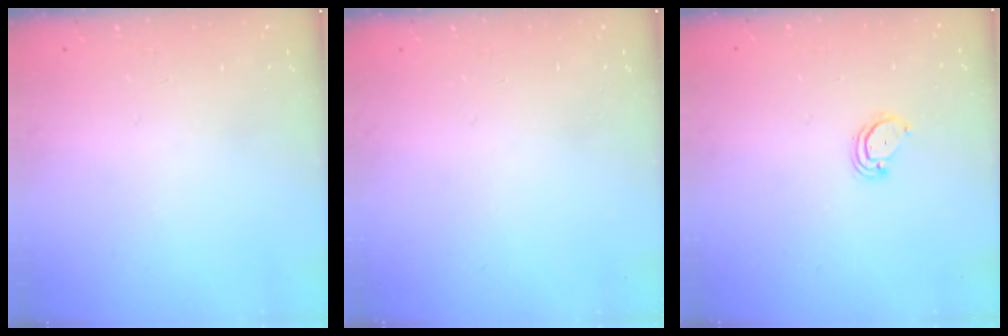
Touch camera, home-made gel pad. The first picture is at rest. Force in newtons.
{"total": 0.0}
{"total": 3.0, "press": 3.0, "slide": 0.2}